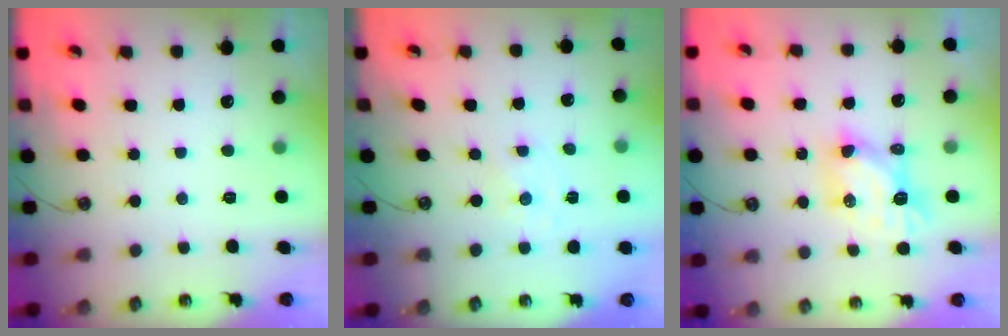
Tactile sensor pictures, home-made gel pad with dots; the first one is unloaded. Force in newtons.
{"total": 0.0}
{"total": 6.7, "press": 6.7, "slide": 0.2}